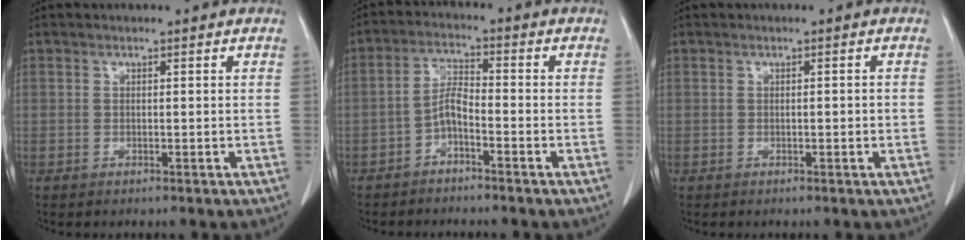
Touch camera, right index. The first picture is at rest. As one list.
[{"total": 3.7, "force": [-2.2, 0.9, 2.9], "torque": [-0.059, 0.010, -0.045]}, {"total": 1.0, "force": [-0.2, 0.1, 0.9], "torque": [-0.011, 0.001, -0.001]}]